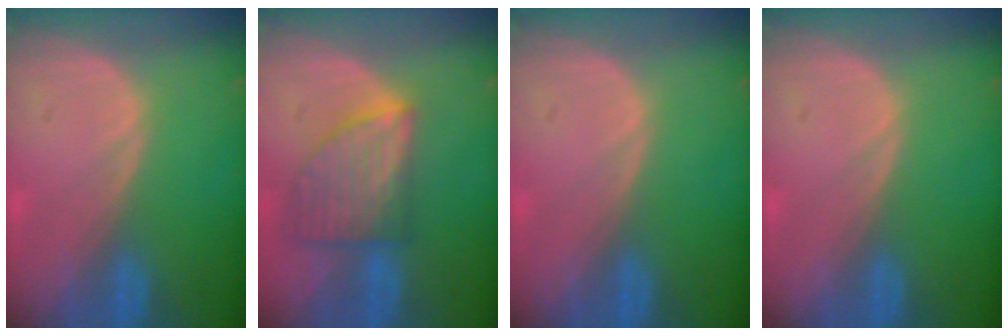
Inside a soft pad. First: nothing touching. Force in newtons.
{"total": 7.7, "press": 7.0, "slide": 3.1}
{"total": 0.0}
{"total": 0.0}